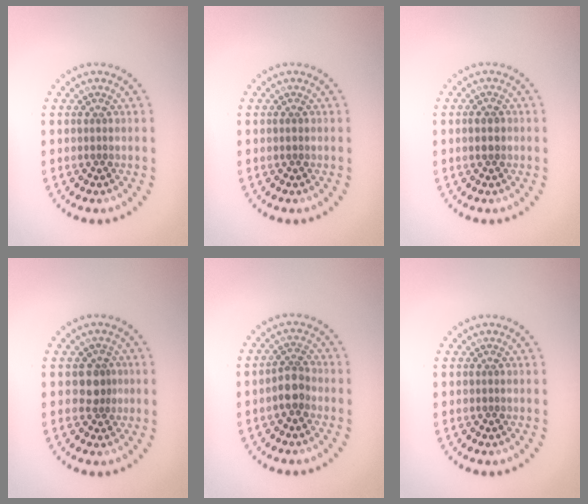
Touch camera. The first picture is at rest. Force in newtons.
{"total": 0.5, "press": 0.5, "slide": 0.1}
{"total": 1.2, "press": 1.2, "slide": 0.2}
{"total": 1.9, "press": 1.6, "slide": 1.0}
{"total": 2.2, "press": 1.9, "slide": 1.1}
{"total": 0.0}